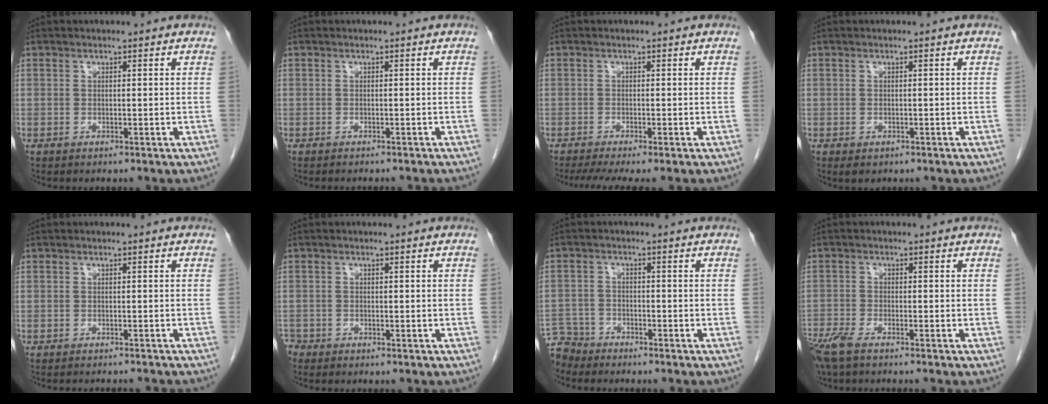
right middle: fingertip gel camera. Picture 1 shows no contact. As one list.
[{"total": 4.0, "force": [-3.7, 0.4, 1.4], "torque": [-0.017, -0.010, -0.043]}, {"total": 5.2, "force": [-3.9, 0.1, 3.4], "torque": [-0.052, -0.014, -0.065]}, {"total": 1.2, "force": [-0.7, 0.8, 0.7], "torque": [-0.010, -0.001, -0.002]}, {"total": 5.7, "force": [-5.5, 0.7, 1.6], "torque": [-0.014, -0.006, -0.060]}, {"total": 1.7, "force": [-1.5, 0.8, 0.0], "torque": [-0.005, 0.000, -0.027]}, {"total": 5.4, "force": [-5.1, 1.9, -0.6], "torque": [0.013, -0.007, -0.098]}, {"total": 5.9, "force": [-4.8, 0.8, 3.3], "torque": [-0.066, -0.014, -0.092]}]